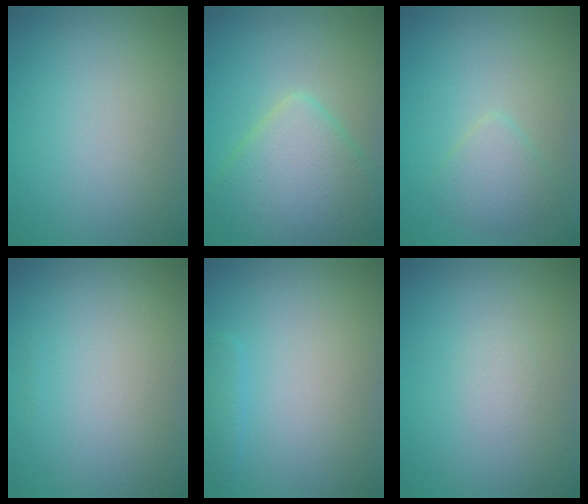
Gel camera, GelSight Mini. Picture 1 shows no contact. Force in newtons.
{"total": 6.0, "press": 6.0, "slide": 0.1}
{"total": 2.0, "press": 2.0, "slide": 0.1}
{"total": 0.0}
{"total": 0.9, "press": 0.9, "slide": 0.0}
{"total": 0.6, "press": 0.6, "slide": 0.1}